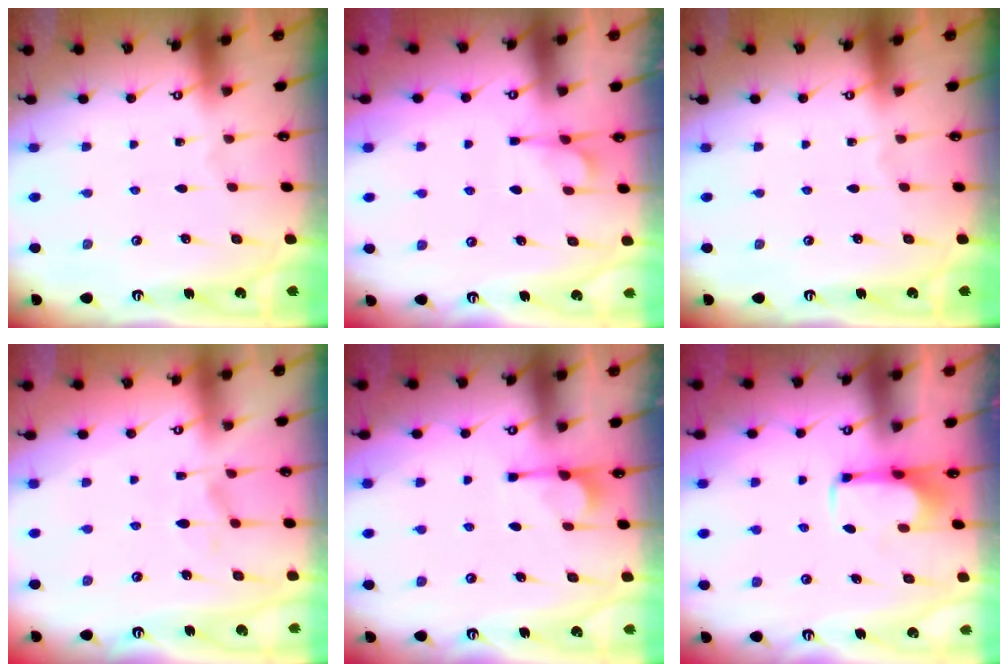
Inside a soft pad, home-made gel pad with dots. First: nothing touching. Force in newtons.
{"total": 1.6, "press": 1.0, "slide": 1.2}
{"total": 0.0}
{"total": 1.4, "press": 1.0, "slide": 1.0}
{"total": 0.8, "press": 0.1, "slide": 0.8}
{"total": 2.0, "press": 2.0, "slide": 0.3}